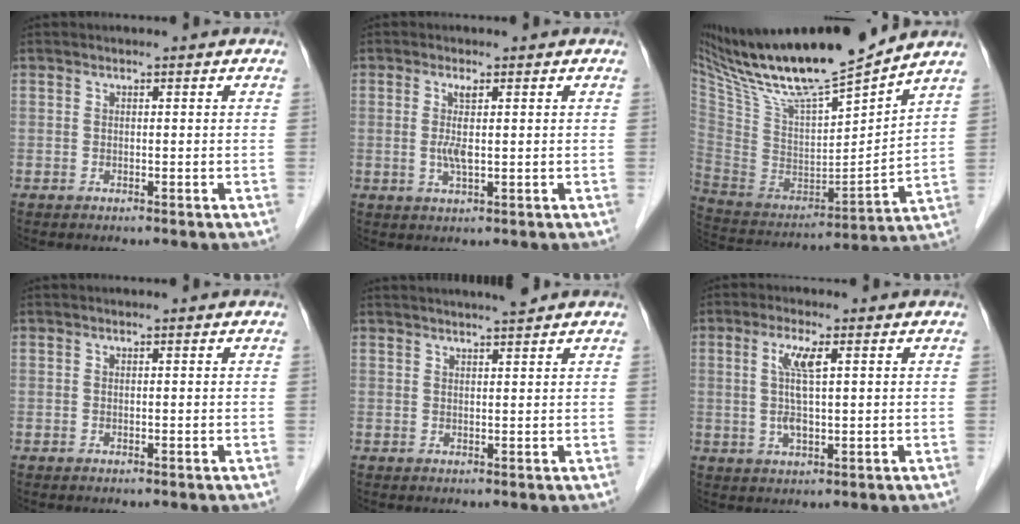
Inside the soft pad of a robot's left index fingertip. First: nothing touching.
{"total": 3.0, "force": [0.2, 0.3, 3.0], "torque": [-0.063, -0.002, 0.007]}
{"total": 22.8, "force": [19.0, 1.6, 12.5], "torque": [-0.224, -0.004, 0.341]}
{"total": 0.0}
{"total": 4.2, "force": [3.7, -0.4, 1.9], "torque": [-0.026, 0.013, 0.050]}
{"total": 5.1, "force": [1.2, 0.7, 4.9], "torque": [-0.104, 0.003, 0.025]}